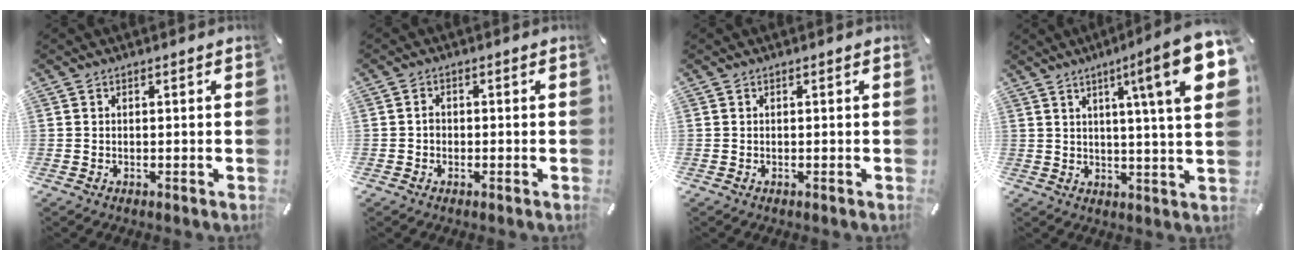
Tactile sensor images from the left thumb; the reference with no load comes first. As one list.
[{"total": 1.4, "force": [-0.3, 1.2, 0.8], "torque": [-0.016, 0.006, -0.007]}, {"total": 0.0}, {"total": 16.9, "force": [6.6, 1.4, 15.5], "torque": [-0.233, -0.032, 0.085]}]